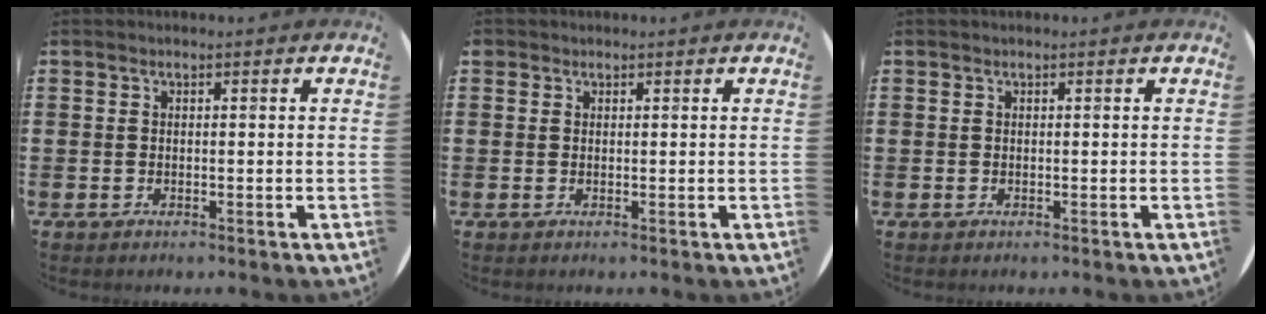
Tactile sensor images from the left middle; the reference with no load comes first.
{"total": 0.5, "force": [0.4, 0.2, -0.1], "torque": [0.002, 0.004, 0.009]}
{"total": 0.0}